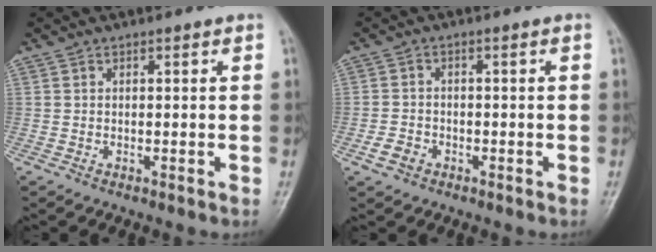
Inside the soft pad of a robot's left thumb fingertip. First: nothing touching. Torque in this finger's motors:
{"motor_torque": [-0.01, 0.09, -0.29, 0.14, 0.00]}